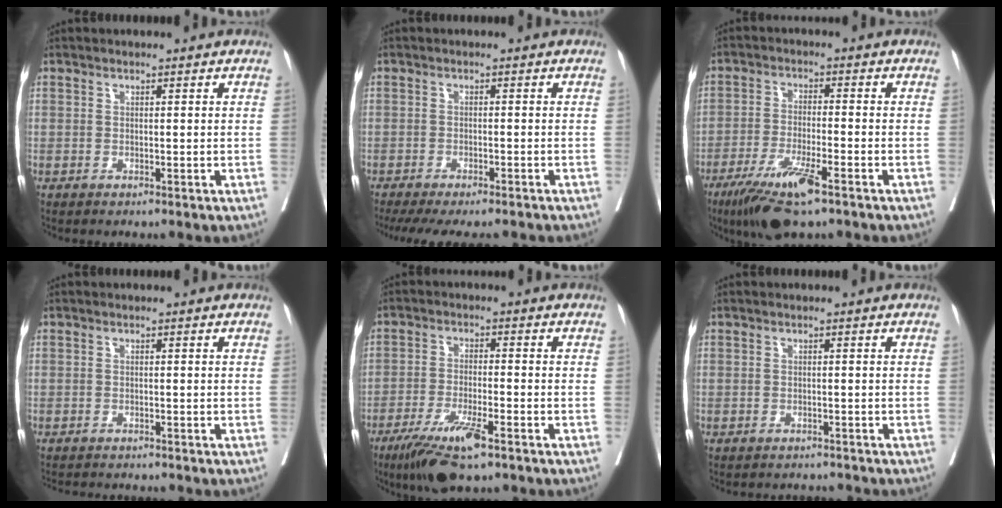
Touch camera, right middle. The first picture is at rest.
{"total": 12.4, "force": [-10.8, 2.6, 5.6], "torque": [-0.094, -0.016, -0.143]}
{"total": 9.7, "force": [-6.0, 1.2, 7.5], "torque": [-0.144, -0.024, -0.101]}
{"total": 4.7, "force": [-4.6, 0.3, 1.2], "torque": [-0.009, -0.011, -0.069]}
{"total": 8.9, "force": [-5.6, 1.2, 6.8], "torque": [-0.130, -0.021, -0.095]}
{"total": 3.4, "force": [-3.4, 0.5, -0.1], "torque": [0.006, -0.007, -0.045]}